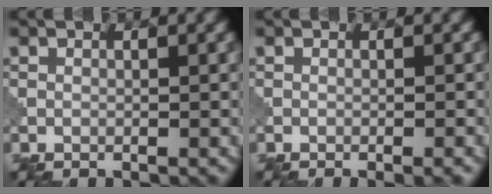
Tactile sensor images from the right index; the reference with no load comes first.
{"total": 1.9, "force": [-1.0, 0.5, 1.5], "torque": [-0.010, 0.000, -0.010]}